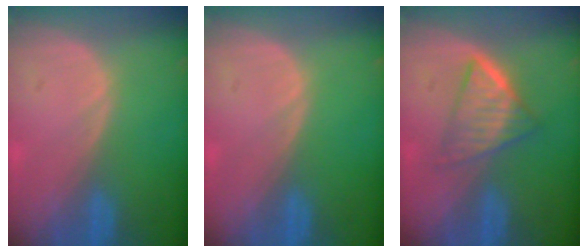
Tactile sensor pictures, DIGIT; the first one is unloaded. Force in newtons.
{"total": 0.0}
{"total": 6.5, "press": 5.5, "slide": 3.5}